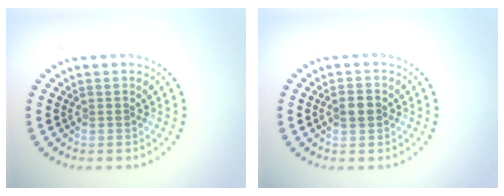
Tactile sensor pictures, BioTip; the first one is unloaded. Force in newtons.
{"total": 1.8, "press": 1.8, "slide": 0.1}